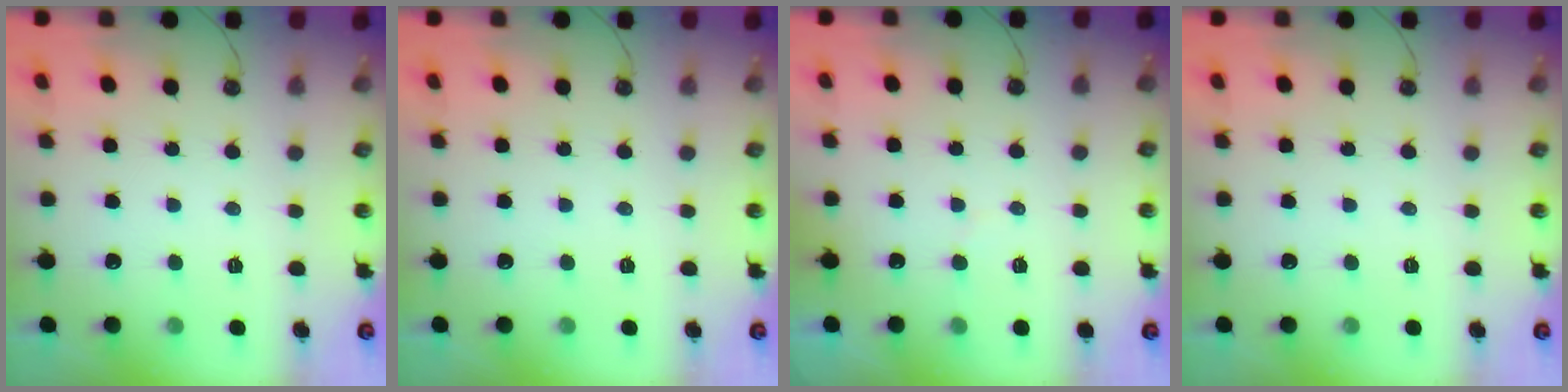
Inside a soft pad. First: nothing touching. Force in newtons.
{"total": 0.0}
{"total": 2.7, "press": 2.6, "slide": 0.3}
{"total": 0.0}